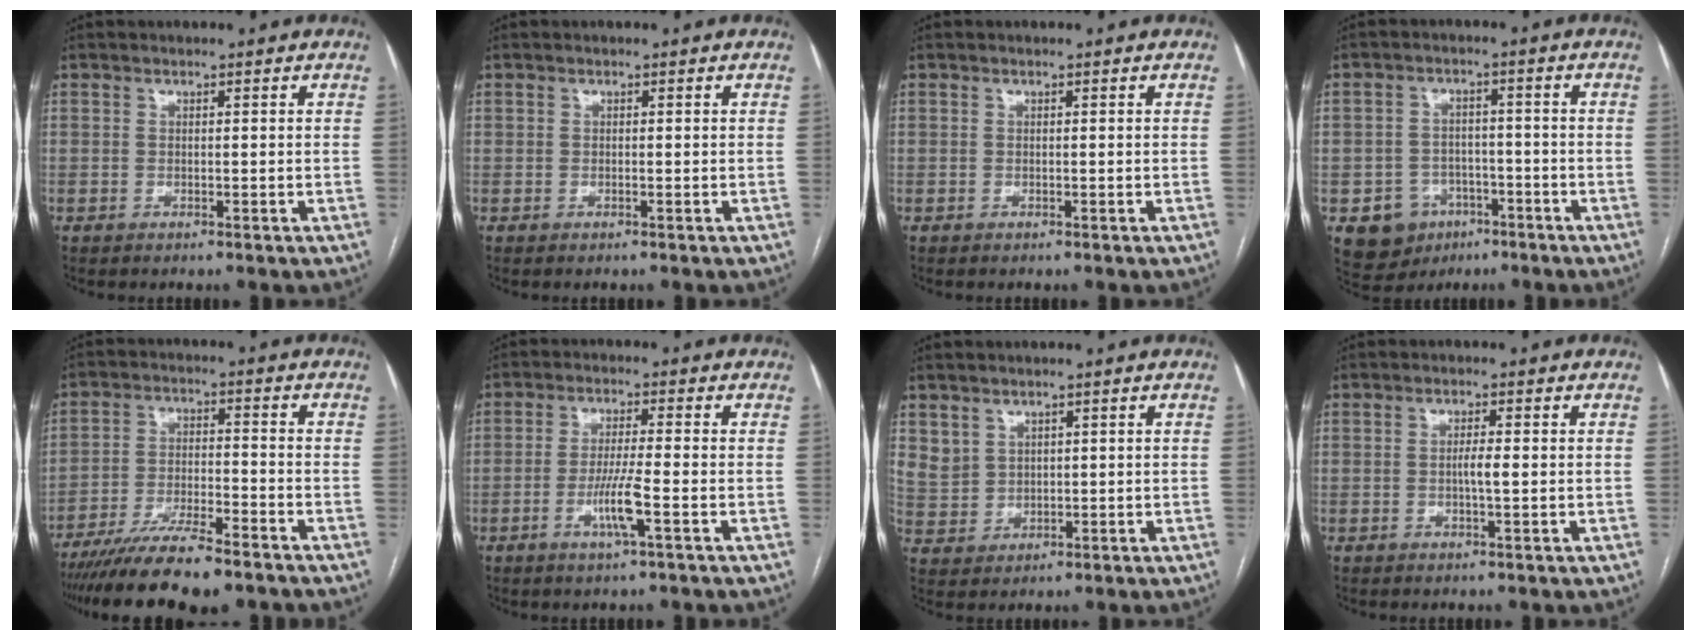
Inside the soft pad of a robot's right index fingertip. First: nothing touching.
{"total": 0.0}
{"total": 0.0}
{"total": 7.8, "force": [-3.6, 6.6, 2.0], "torque": [-0.041, 0.010, -0.044]}
{"total": 13.8, "force": [-11.1, 1.9, 8.0], "torque": [-0.141, -0.027, -0.185]}
{"total": 5.7, "force": [-2.1, -0.3, 5.3], "torque": [-0.100, -0.010, -0.040]}
{"total": 4.4, "force": [2.5, 3.5, 0.9], "torque": [-0.020, 0.004, 0.063]}
{"total": 2.1, "force": [-0.1, 0.1, 2.1], "torque": [-0.041, 0.000, -0.002]}